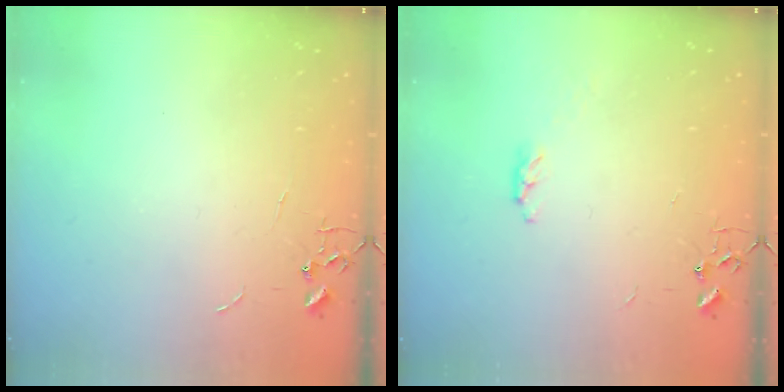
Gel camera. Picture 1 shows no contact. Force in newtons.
{"total": 3.4, "press": 3.4, "slide": 0.5}